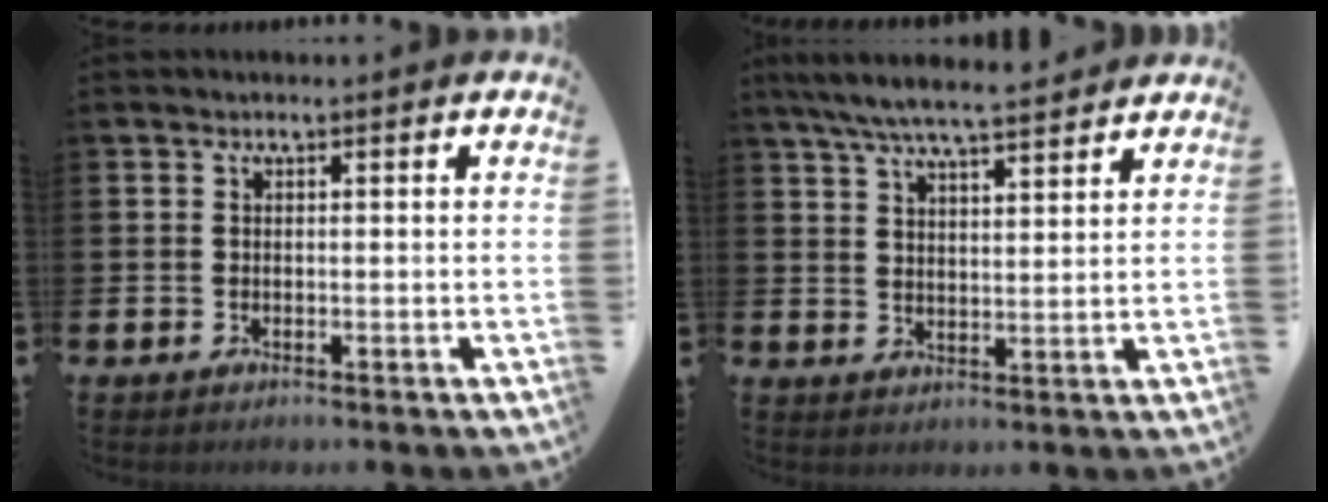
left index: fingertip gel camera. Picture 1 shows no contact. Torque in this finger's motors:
{"motor_torque": [0.98, -1.13, 0.19, 0.21]}